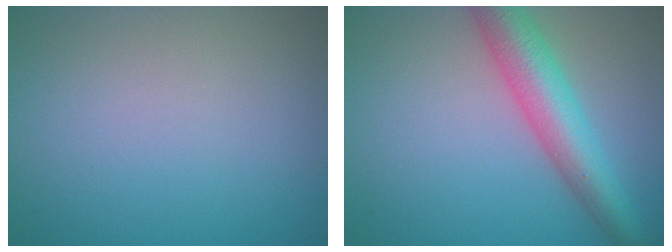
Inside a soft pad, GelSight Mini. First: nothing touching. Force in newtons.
{"total": 6.3, "press": 6.3, "slide": 0.2}